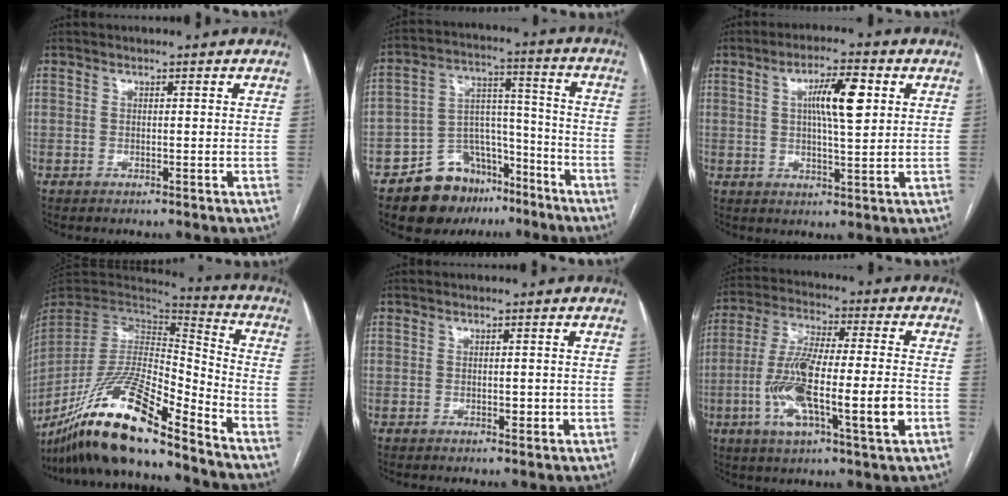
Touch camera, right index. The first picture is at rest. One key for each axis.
{"total": 13.1, "fx": -9.2, "fy": 8.1, "fz": 4.5, "tx": -0.065, "ty": 0.057, "tz": -0.145}
{"total": 7.9, "fx": 2.2, "fy": 1.4, "fz": 7.5, "tx": -0.128, "ty": 0.011, "tz": 0.037}
{"total": 19.7, "fx": -14.8, "fy": 2.1, "fz": 12.8, "tx": -0.265, "ty": -0.016, "tz": -0.277}
{"total": 1.4, "fx": -0.3, "fy": 0.7, "fz": 1.2, "tx": -0.019, "ty": -0.001, "tz": -0.002}
{"total": 16.3, "fx": -4.1, "fy": 2.3, "fz": 15.6, "tx": -0.301, "ty": -0.002, "tz": -0.071}